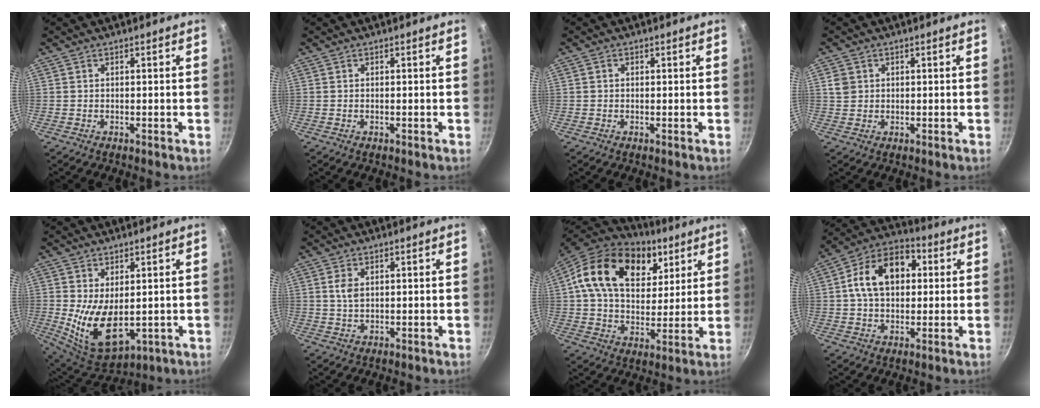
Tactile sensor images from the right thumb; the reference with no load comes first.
{"total": 0.0}
{"total": 0.6, "force": [0.0, 0.6, 0.3], "torque": [-0.004, 0.004, 0.001]}
{"total": 3.0, "force": [0.6, 2.7, 1.1], "torque": [-0.009, 0.005, 0.013]}
{"total": 12.1, "force": [-0.2, 6.9, 10.0], "torque": [-0.163, -0.026, 0.020]}
{"total": 3.0, "force": [0.8, 1.8, 2.2], "torque": [-0.041, -0.003, 0.016]}
{"total": 23.1, "force": [9.7, 15.2, 14.4], "torque": [-0.224, -0.013, 0.158]}
{"total": 14.7, "force": [2.5, 10.2, 10.3], "torque": [-0.140, 0.025, 0.024]}